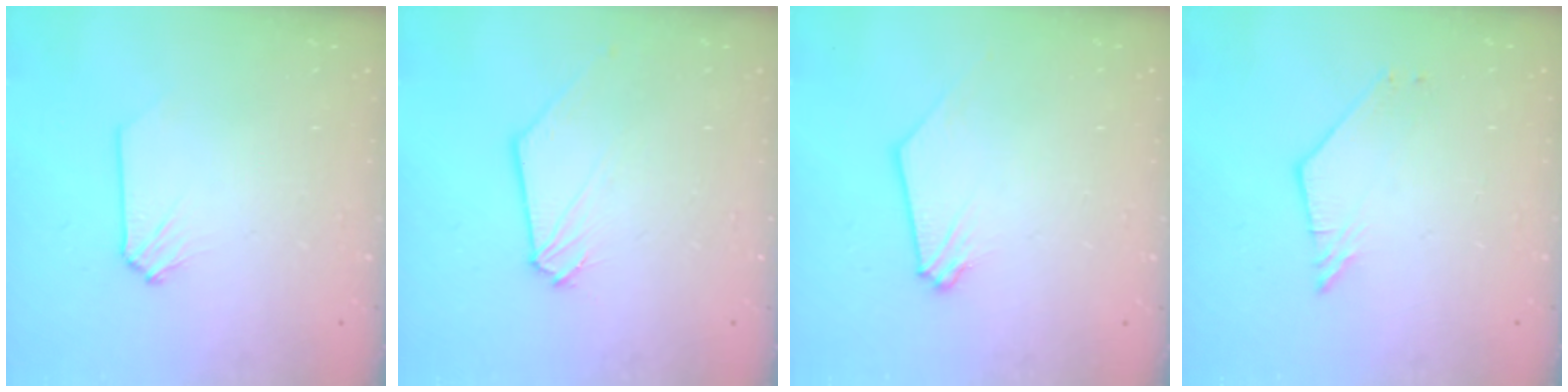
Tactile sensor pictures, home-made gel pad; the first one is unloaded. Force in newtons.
{"total": 1.3, "press": 1.2, "slide": 0.2}
{"total": 0.0}
{"total": 2.2, "press": 2.2, "slide": 0.4}